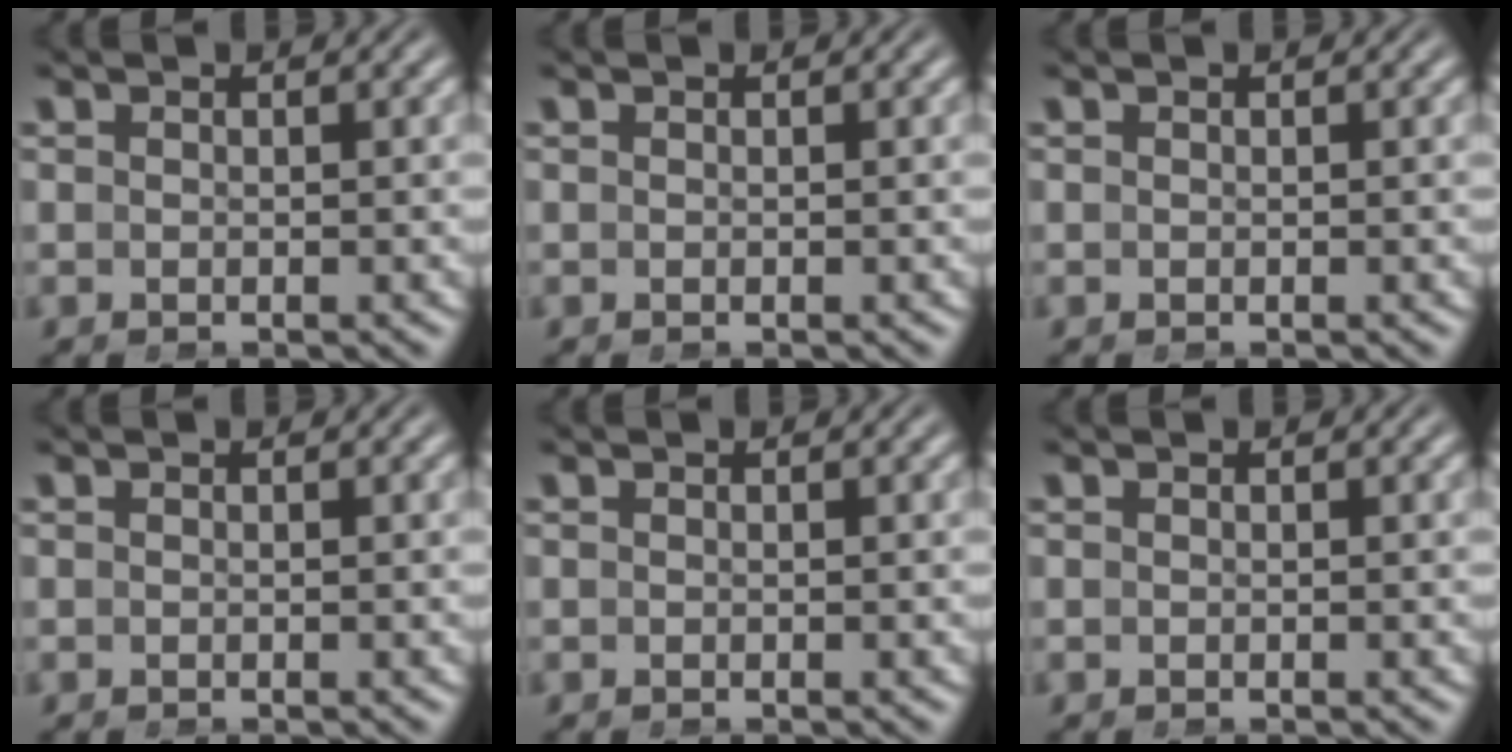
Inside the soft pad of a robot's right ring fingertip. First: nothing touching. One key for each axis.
{"total": 0.0}
{"total": 0.0}
{"total": 0.0}
{"total": 0.0}
{"total": 0.0}